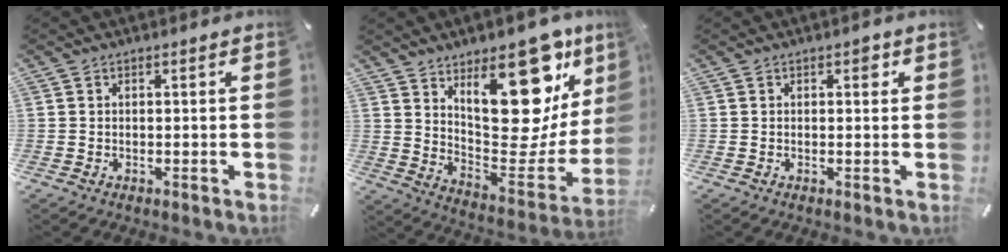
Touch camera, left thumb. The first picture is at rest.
{"total": 24.1, "force": [13.8, 11.7, 16.0], "torque": [-0.193, -0.109, 0.236]}
{"total": 1.8, "force": [0.6, 1.1, 1.3], "torque": [-0.004, -0.002, 0.002]}